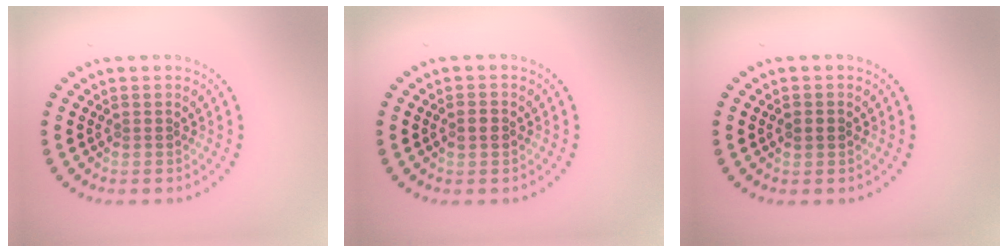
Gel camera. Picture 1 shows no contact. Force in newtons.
{"total": 1.0, "press": 1.0, "slide": 0.1}
{"total": 1.4, "press": 1.4, "slide": 0.1}